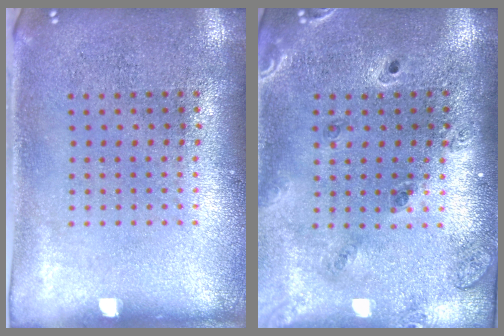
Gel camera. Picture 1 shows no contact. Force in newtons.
{"total": 1.4, "press": 1.4, "slide": 0.3}